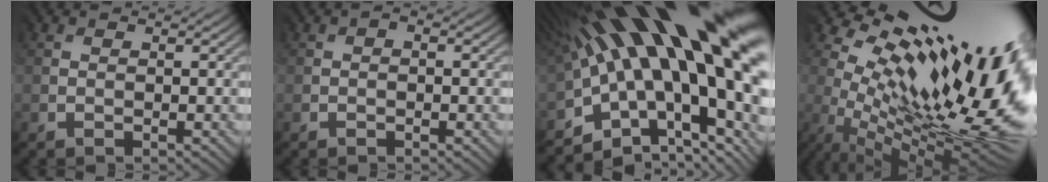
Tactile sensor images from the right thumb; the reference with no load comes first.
{"total": 1.0, "force": [-0.2, 0.5, 0.8], "torque": [-0.013, -0.001, -0.001]}
{"total": 20.3, "force": [2.7, 9.0, 18.0], "torque": [-0.288, -0.042, 0.059]}
{"total": 18.7, "force": [4.9, 7.5, 16.4], "torque": [-0.257, 0.005, 0.097]}